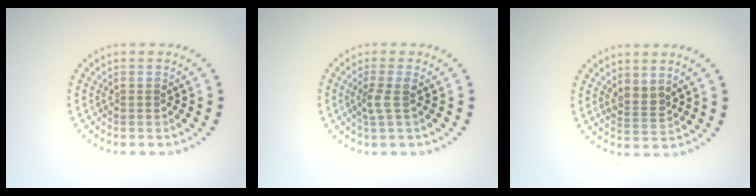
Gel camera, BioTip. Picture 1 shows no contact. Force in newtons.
{"total": 1.8, "press": 1.4, "slide": 1.2}
{"total": 1.7, "press": 1.4, "slide": 1.0}